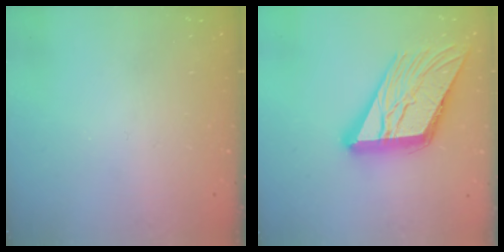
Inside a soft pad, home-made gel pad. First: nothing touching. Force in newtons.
{"total": 21.6, "press": 21.4, "slide": 2.5}